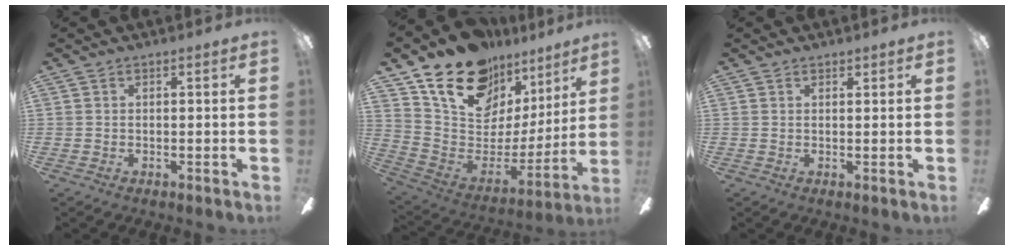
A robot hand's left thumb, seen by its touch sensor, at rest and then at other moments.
{"total": 19.5, "force": [13.7, 11.2, 8.3], "torque": [-0.143, -0.098, 0.252]}
{"total": 1.1, "force": [0.9, 0.5, 0.1], "torque": [0.006, -0.002, 0.016]}